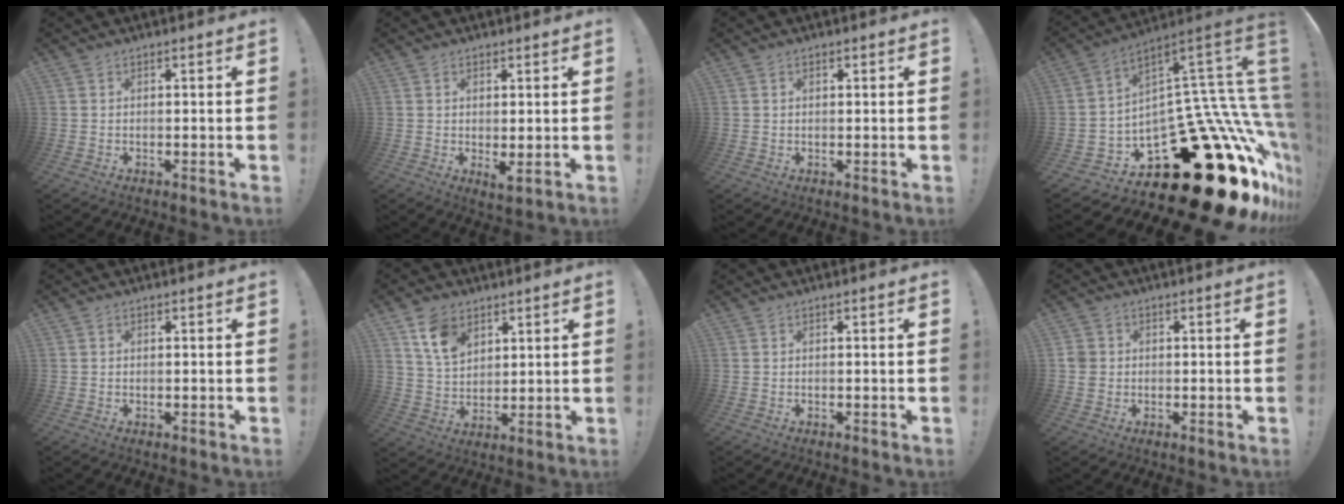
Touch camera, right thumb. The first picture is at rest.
{"total": 3.3, "force": [0.8, 1.2, 3.0], "torque": [-0.028, -0.018, 0.014]}
{"total": 0.9, "force": [0.5, 0.7, 0.4], "torque": [-0.001, -0.001, 0.007]}
{"total": 32.8, "force": [-15.0, 15.9, 24.5], "torque": [-0.215, -0.003, -0.175]}
{"total": 0.6, "force": [0.2, 0.5, 0.2], "torque": [0.005, -0.001, 0.002]}
{"total": 10.5, "force": [6.0, 6.9, 5.1], "torque": [-0.081, -0.023, 0.115]}
{"total": 0.0}
{"total": 3.7, "force": [0.0, 3.4, 1.5], "torque": [-0.031, 0.007, 0.002]}